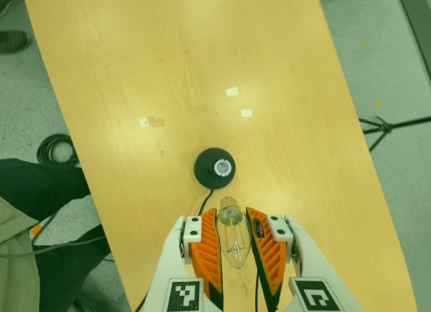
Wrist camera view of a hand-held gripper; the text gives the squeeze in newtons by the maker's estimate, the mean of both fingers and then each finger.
{"total": 17.1, "left": 18.2, "right": 16.0}